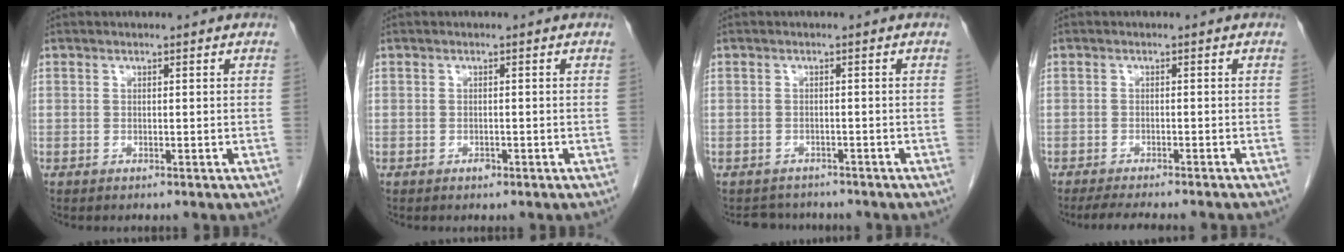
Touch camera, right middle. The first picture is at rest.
{"total": 0.8, "force": [-0.5, 0.4, 0.4], "torque": [-0.007, 0.002, -0.006]}
{"total": 3.4, "force": [-3.1, 1.2, -0.2], "torque": [-0.001, -0.003, -0.046]}
{"total": 8.2, "force": [-7.2, 0.7, 3.9], "torque": [-0.053, -0.016, -0.102]}